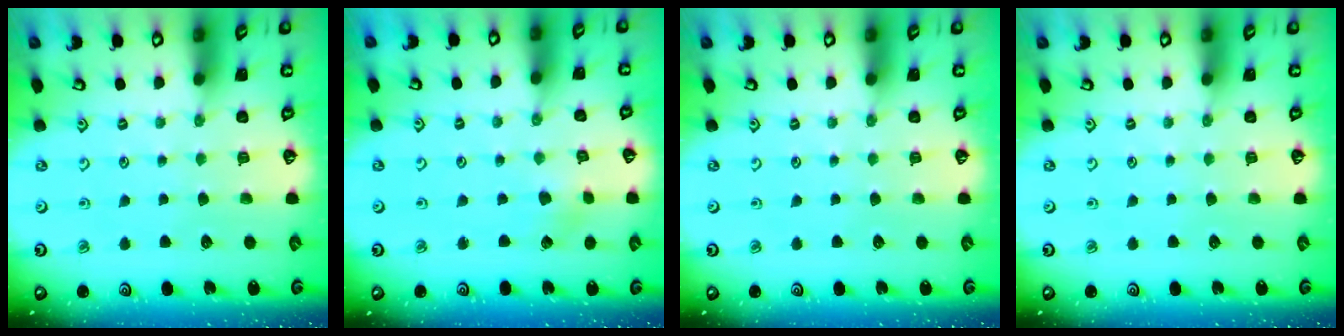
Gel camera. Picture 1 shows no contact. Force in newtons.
{"total": 2.3, "press": 2.3, "slide": 0.4}
{"total": 0.0}
{"total": 0.0}